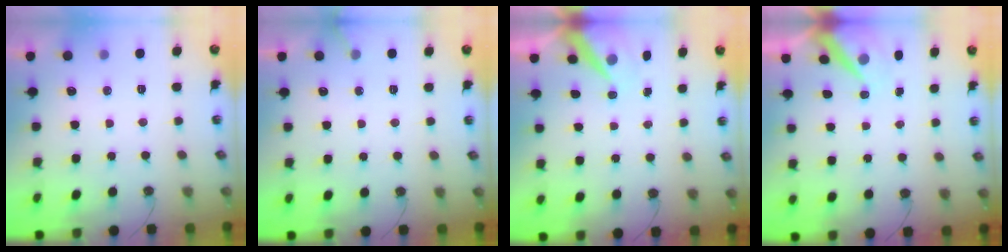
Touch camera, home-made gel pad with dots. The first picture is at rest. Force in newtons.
{"total": 2.4, "press": 2.4, "slide": 0.2}
{"total": 6.7, "press": 6.7, "slide": 0.8}
{"total": 6.6, "press": 6.6, "slide": 0.9}